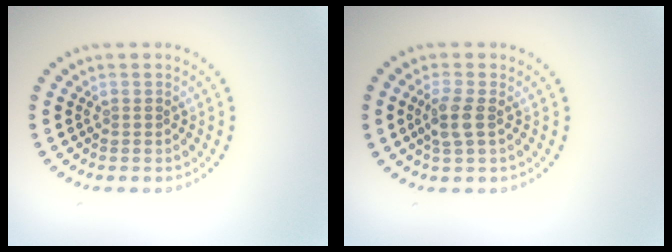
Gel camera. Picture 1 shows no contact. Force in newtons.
{"total": 2.1, "press": 1.9, "slide": 0.8}